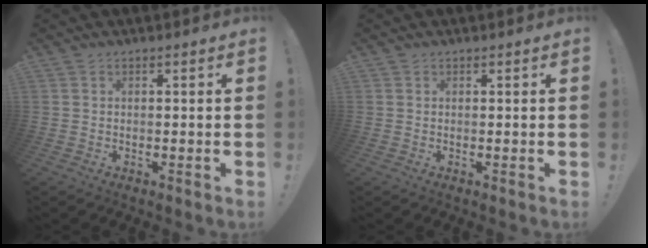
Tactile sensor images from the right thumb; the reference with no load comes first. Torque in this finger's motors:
{"motor_torque": [-0.16, -0.14, 0.12, -0.02, -0.03]}